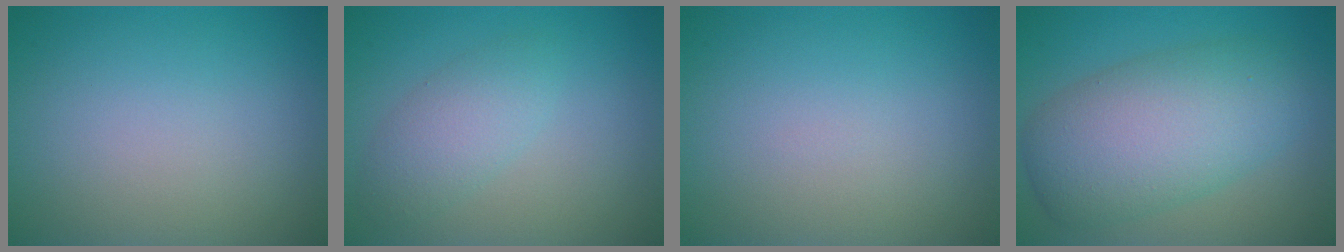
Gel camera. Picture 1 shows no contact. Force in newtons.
{"total": 2.8, "press": 2.8, "slide": 0.1}
{"total": 0.0}
{"total": 8.3, "press": 8.3, "slide": 0.3}